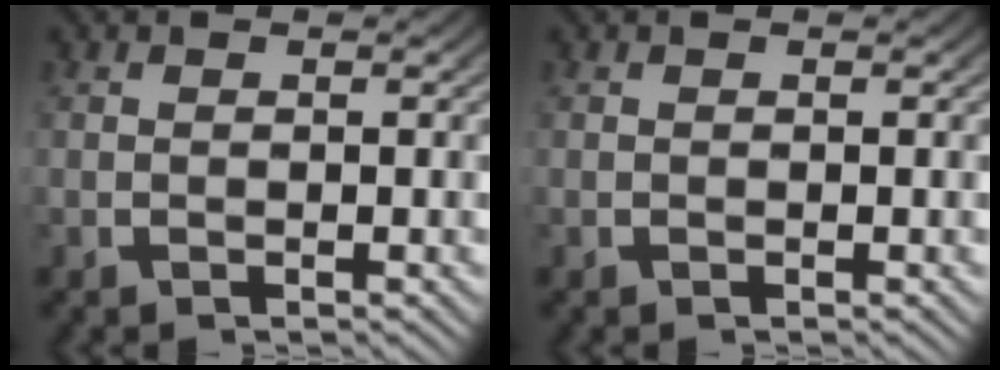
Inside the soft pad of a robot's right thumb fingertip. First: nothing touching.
{"total": 0.0}